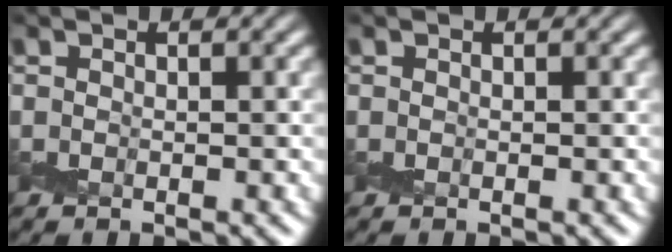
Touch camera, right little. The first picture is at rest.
{"total": 0.0}